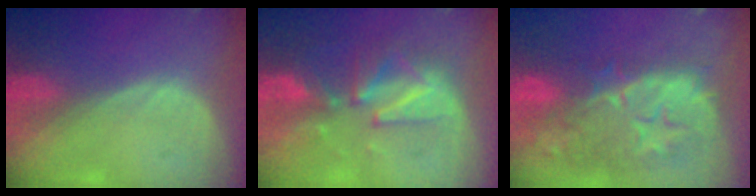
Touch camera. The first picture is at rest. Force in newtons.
{"total": 9.8, "press": 8.7, "slide": 4.4}
{"total": 12.9, "press": 11.5, "slide": 5.8}